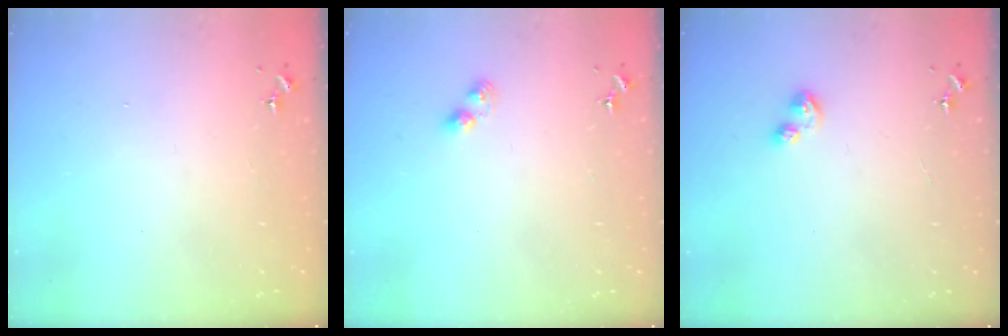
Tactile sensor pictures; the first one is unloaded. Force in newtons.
{"total": 3.3, "press": 3.2, "slide": 0.5}
{"total": 7.0, "press": 7.0, "slide": 0.7}